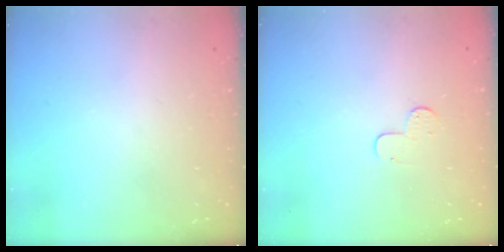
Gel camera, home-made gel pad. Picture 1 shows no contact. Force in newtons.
{"total": 4.3, "press": 4.3, "slide": 0.4}